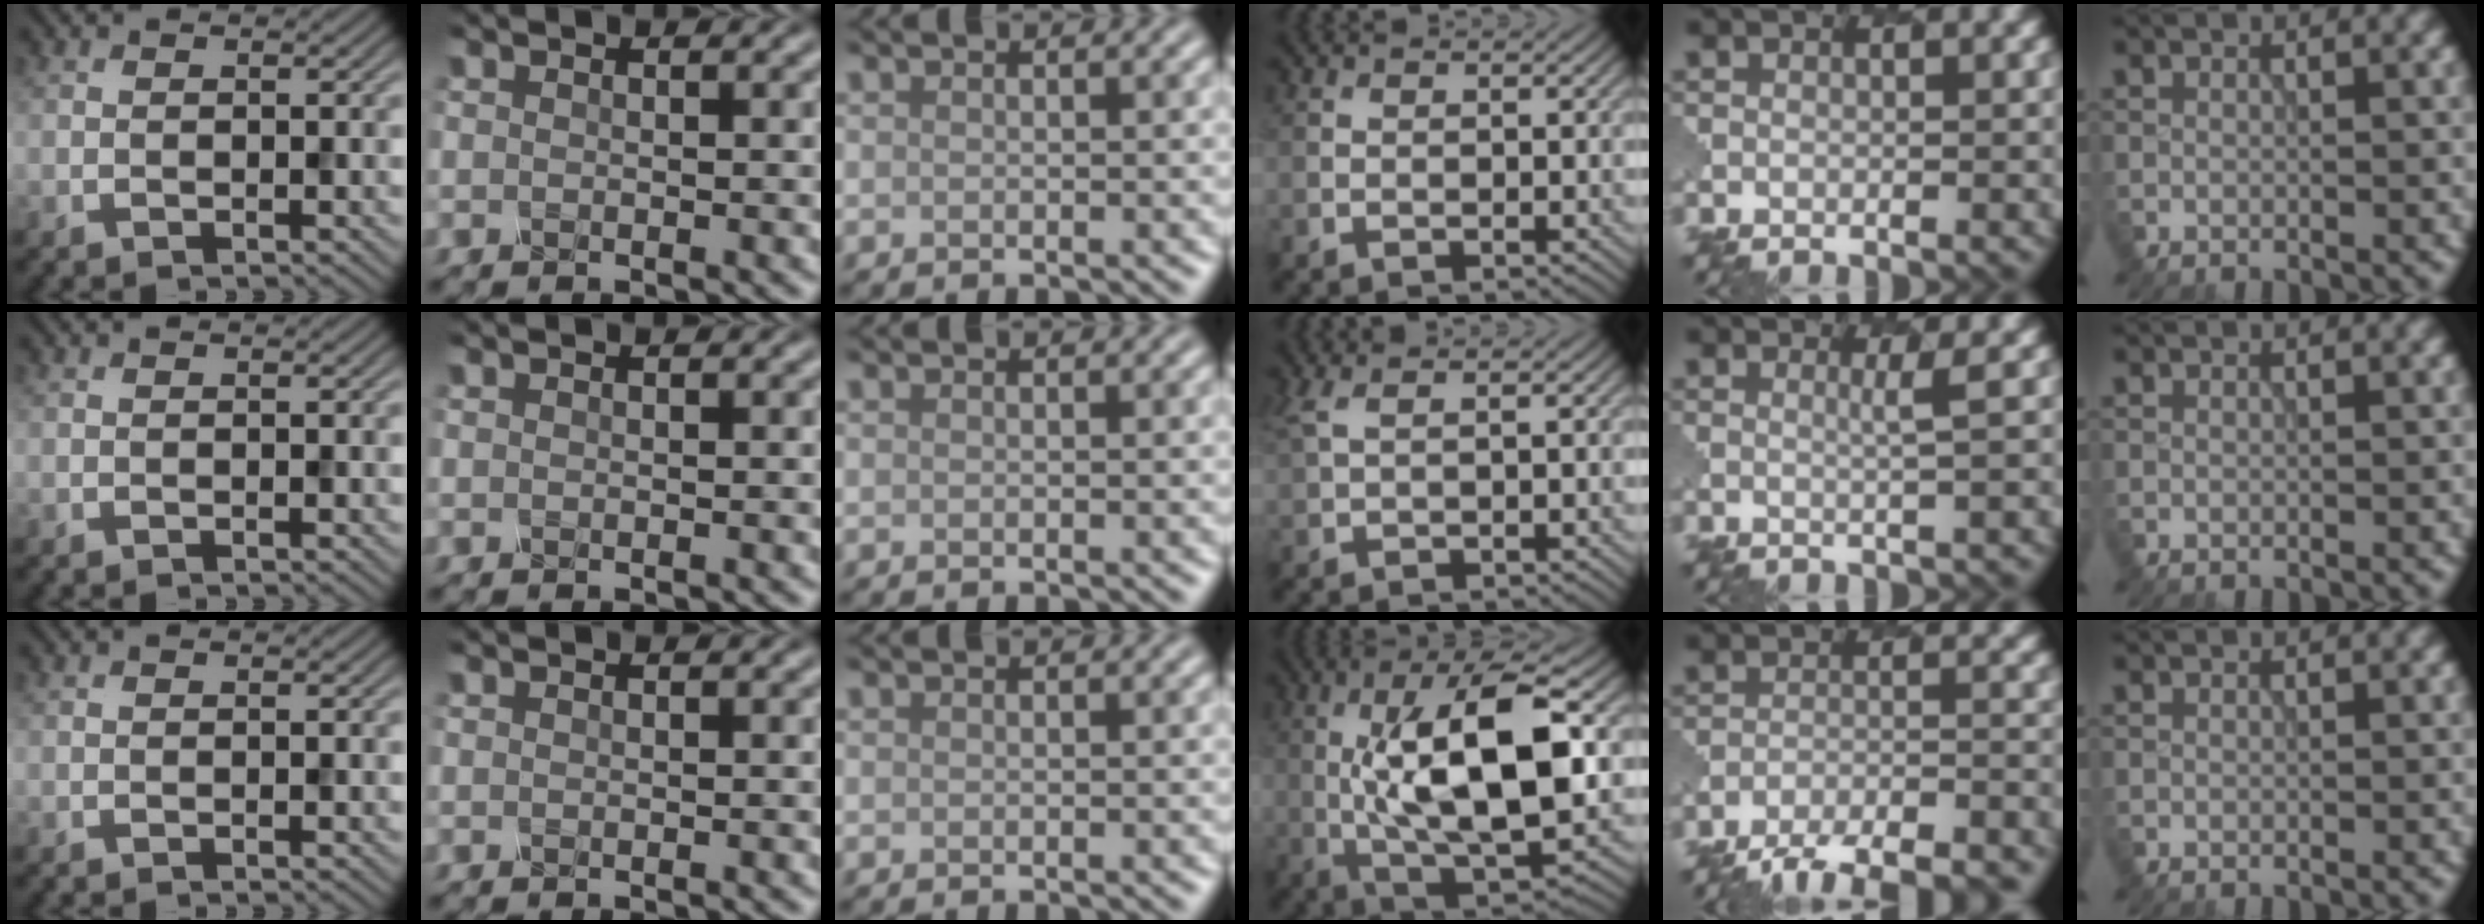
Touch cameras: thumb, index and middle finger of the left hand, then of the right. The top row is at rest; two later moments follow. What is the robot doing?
{"motion": "unscrew", "object": "spray bottle"}